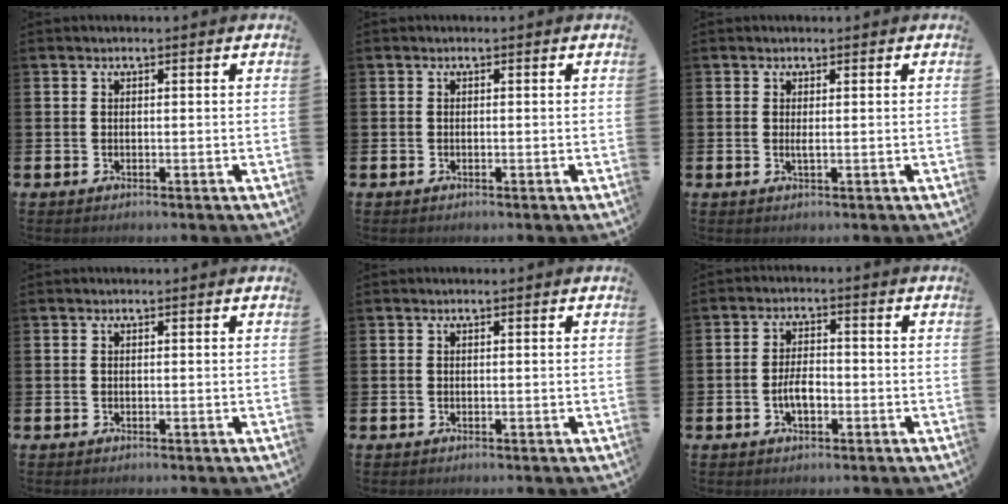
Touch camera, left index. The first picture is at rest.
{"total": 0.0}
{"total": 0.7, "force": [0.2, 0.0, 0.7], "torque": [-0.015, 0.000, 0.004]}
{"total": 0.0}
{"total": 0.0}
{"total": 3.5, "force": [-1.0, 1.8, 2.9], "torque": [-0.041, 0.001, -0.023]}